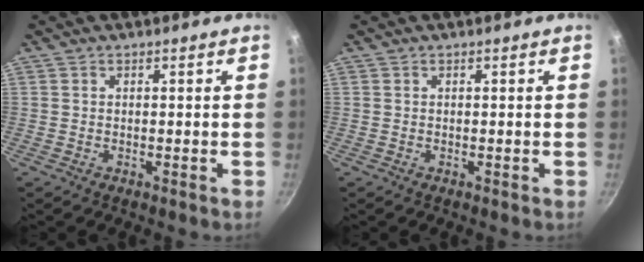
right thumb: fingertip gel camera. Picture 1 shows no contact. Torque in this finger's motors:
{"motor_torque": [-0.77, -0.31, -0.05, 0.05, -0.03]}